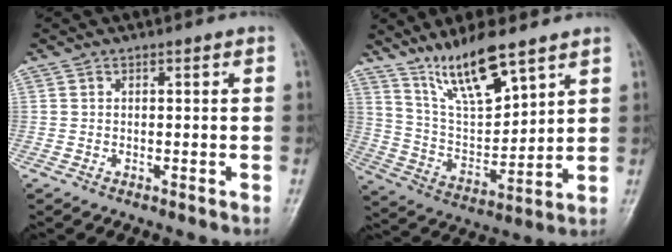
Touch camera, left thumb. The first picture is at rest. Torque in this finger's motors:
{"motor_torque": [0.55, 0.39, 1.12, -1.64, 0.14]}